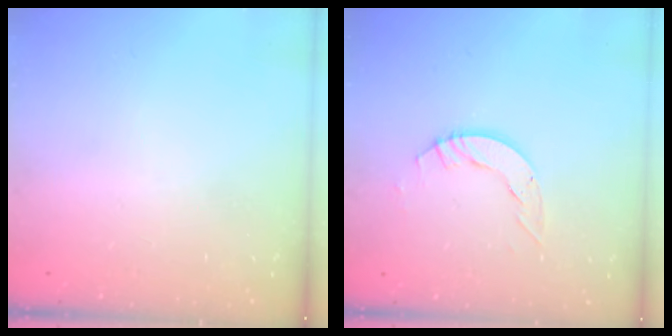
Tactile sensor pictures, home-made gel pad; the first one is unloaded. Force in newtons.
{"total": 5.0, "press": 5.0, "slide": 0.2}